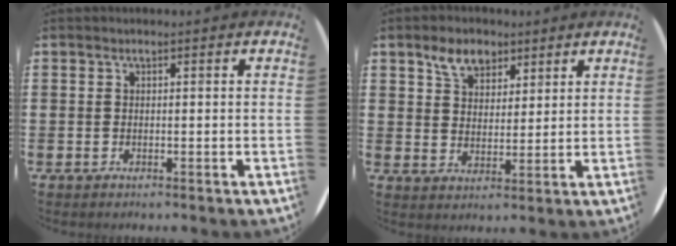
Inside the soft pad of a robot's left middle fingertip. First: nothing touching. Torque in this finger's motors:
{"motor_torque": [0.93, -0.83, 0.08, 0.06]}